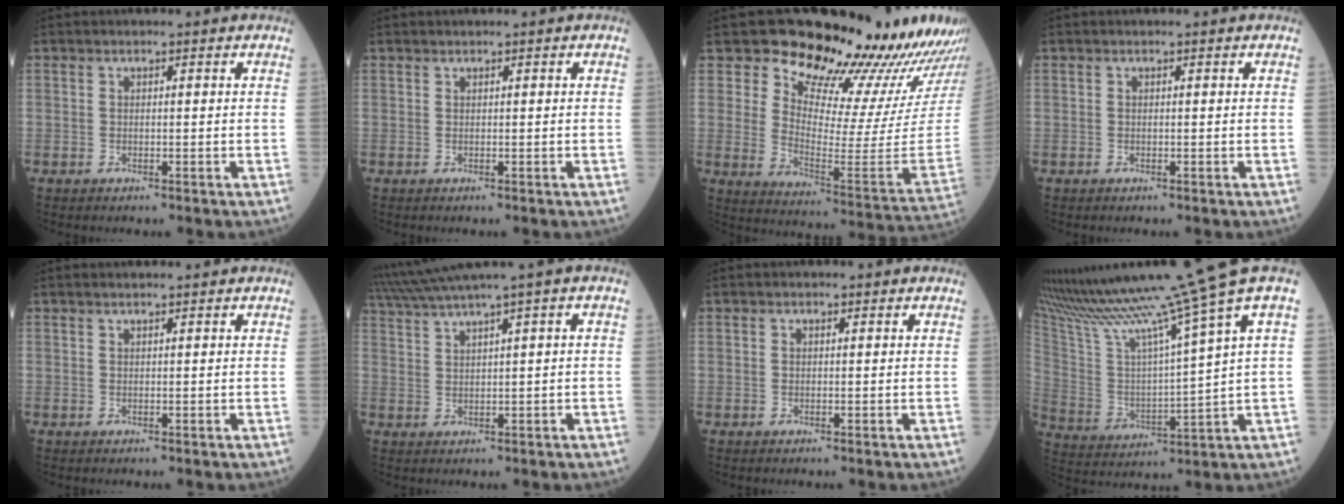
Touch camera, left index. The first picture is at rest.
{"total": 0.0}
{"total": 22.6, "force": [20.8, 2.6, 8.4], "torque": [-0.131, -0.126, 0.267]}
{"total": 0.0}
{"total": 2.5, "force": [2.3, 0.1, 0.9], "torque": [-0.009, 0.023, 0.039]}
{"total": 6.1, "force": [4.7, -1.8, 3.4], "torque": [-0.077, 0.017, 0.098]}
{"total": 0.6, "force": [0.3, 0.5, 0.0], "torque": [0.000, 0.001, 0.006]}
{"total": 17.3, "force": [14.1, -3.7, 9.4], "torque": [-0.172, -0.043, 0.249]}